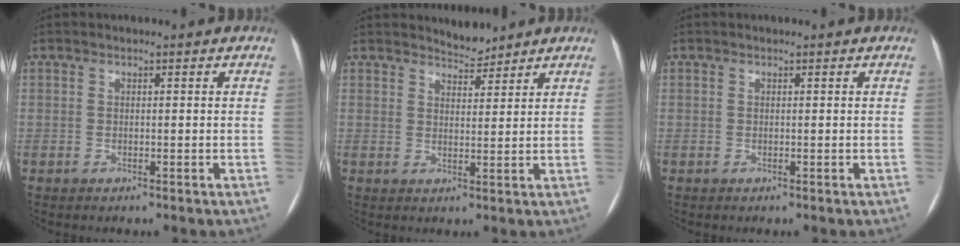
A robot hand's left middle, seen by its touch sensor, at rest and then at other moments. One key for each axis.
{"total": 2.9, "fx": 2.9, "fy": 0.5, "fz": -0.1, "tx": 0.001, "ty": -0.006, "tz": 0.049}
{"total": 0.0}